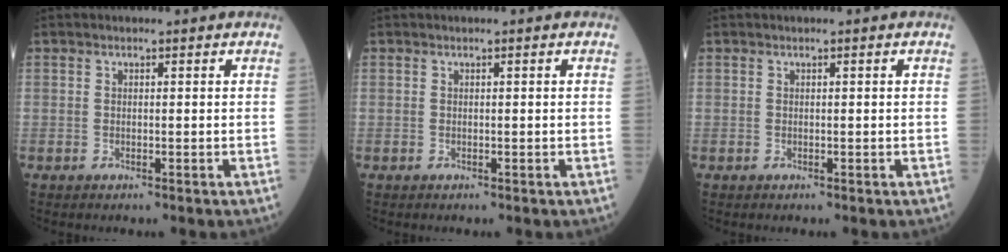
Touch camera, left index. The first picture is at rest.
{"total": 0.0}
{"total": 0.0}